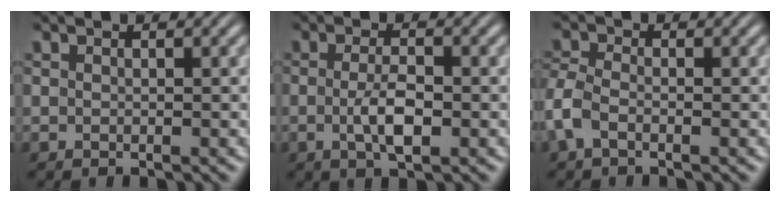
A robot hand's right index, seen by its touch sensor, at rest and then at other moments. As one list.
[{"total": 3.0, "force": [-0.9, 0.7, 2.8], "torque": [-0.051, -0.015, -0.010]}, {"total": 3.3, "force": [-1.2, 2.4, 1.9], "torque": [-0.060, -0.018, -0.019]}]